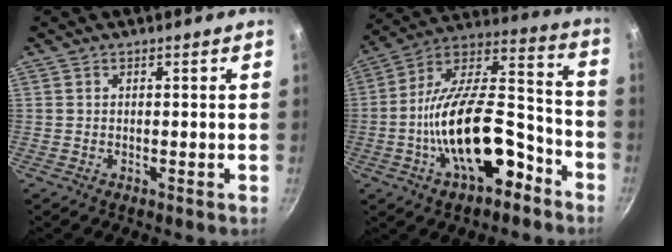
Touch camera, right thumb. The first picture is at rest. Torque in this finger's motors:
{"motor_torque": [2.83, 2.18, 2.16, -0.61, 0.71]}